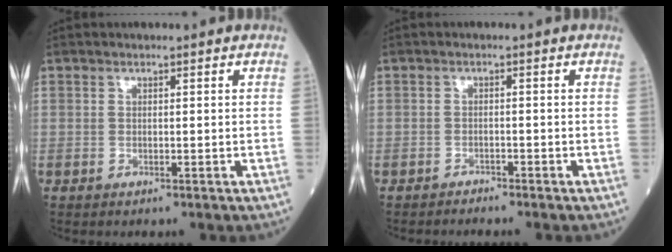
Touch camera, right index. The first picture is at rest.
{"total": 1.3, "force": [-1.3, -0.1, -0.1], "torque": [0.001, -0.003, -0.021]}